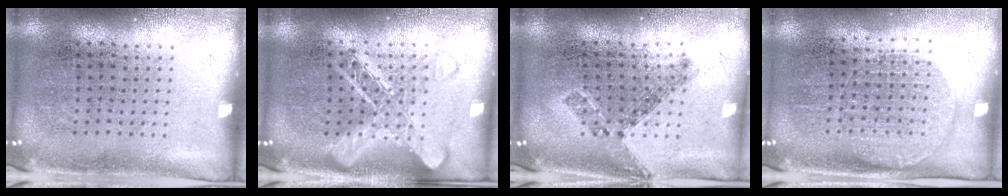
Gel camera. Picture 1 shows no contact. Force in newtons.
{"total": 3.1, "press": 3.1, "slide": 0.4}
{"total": 0.8, "press": 0.8, "slide": 0.3}
{"total": 1.3, "press": 1.2, "slide": 0.5}